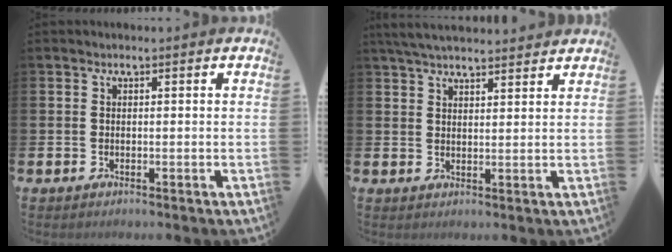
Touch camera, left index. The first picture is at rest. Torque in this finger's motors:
{"motor_torque": [1.00, -1.14, 0.26, 0.10]}